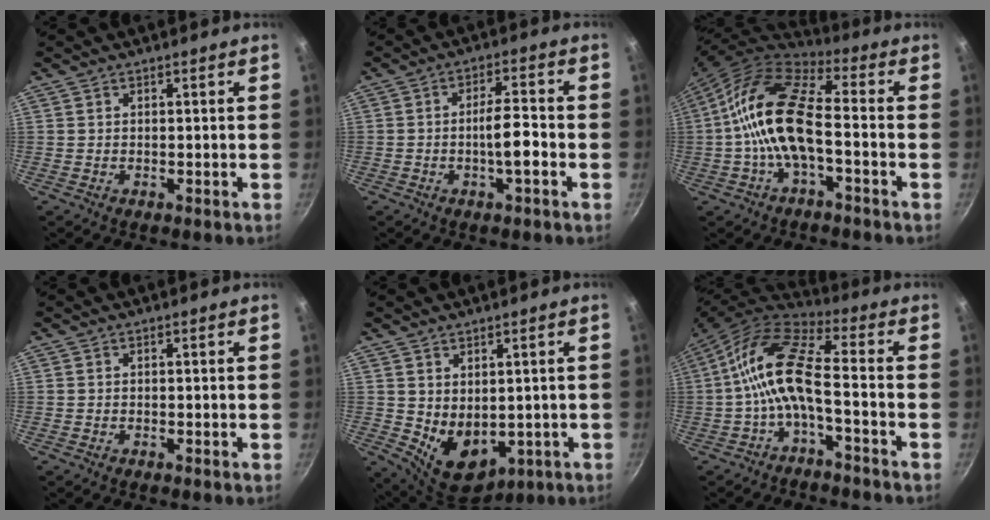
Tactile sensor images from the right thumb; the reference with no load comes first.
{"total": 6.0, "force": [-1.9, 1.5, 5.5], "torque": [-0.084, 0.021, -0.035]}
{"total": 15.0, "force": [-2.2, 6.5, 13.3], "torque": [-0.250, 0.038, -0.058]}
{"total": 0.0}
{"total": 9.8, "force": [0.5, 6.9, 6.9], "torque": [-0.080, -0.027, 0.034]}
{"total": 12.0, "force": [-2.7, 4.3, 10.9], "torque": [-0.231, 0.041, -0.063]}